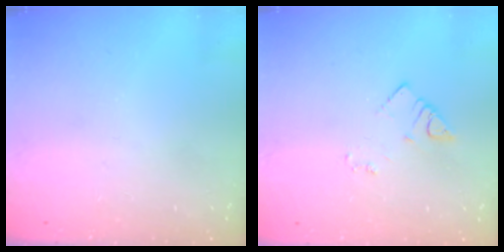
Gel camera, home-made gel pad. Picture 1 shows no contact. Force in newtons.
{"total": 2.9, "press": 2.9, "slide": 0.3}